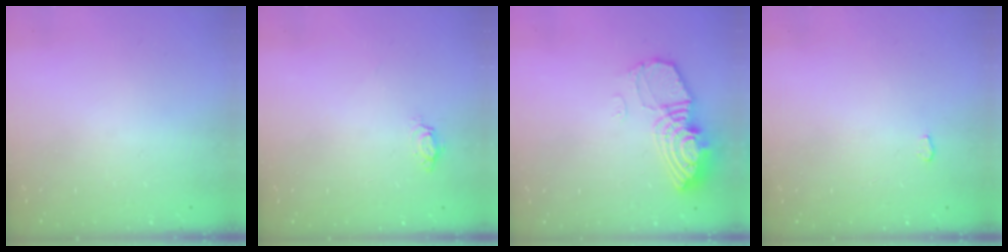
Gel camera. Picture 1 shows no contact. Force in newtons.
{"total": 4.3, "press": 4.3, "slide": 0.5}
{"total": 13.7, "press": 13.7, "slide": 1.2}
{"total": 2.1, "press": 2.1, "slide": 0.2}